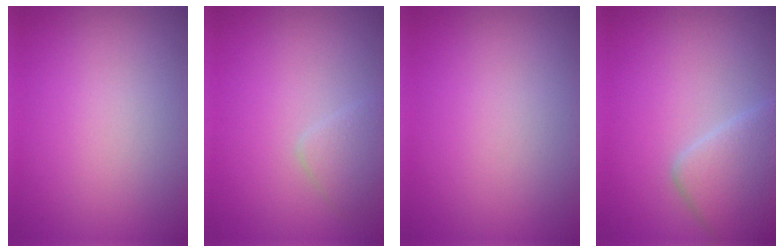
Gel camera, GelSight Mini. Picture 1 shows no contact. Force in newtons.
{"total": 1.9, "press": 1.9, "slide": 0.0}
{"total": 0.0}
{"total": 5.3, "press": 5.3, "slide": 0.4}